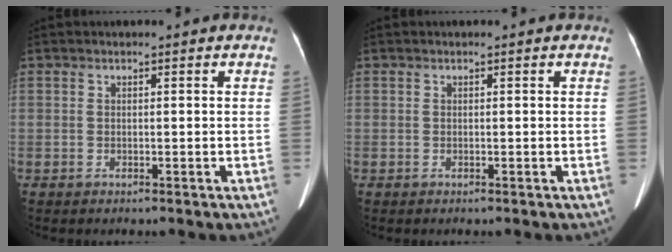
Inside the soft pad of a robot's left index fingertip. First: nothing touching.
{"total": 0.0}